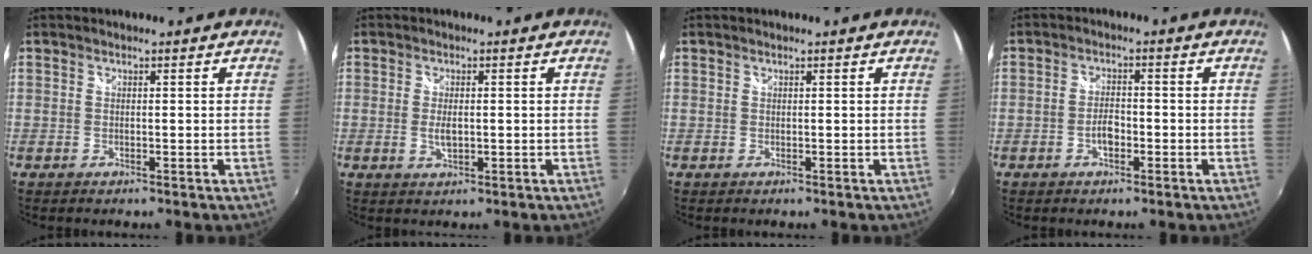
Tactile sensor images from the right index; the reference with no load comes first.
{"total": 2.8, "force": [-0.3, 1.3, 2.4], "torque": [-0.045, -0.003, -0.003]}
{"total": 0.0}
{"total": 2.9, "force": [-1.4, 1.4, 2.1], "torque": [-0.044, 0.005, -0.025]}